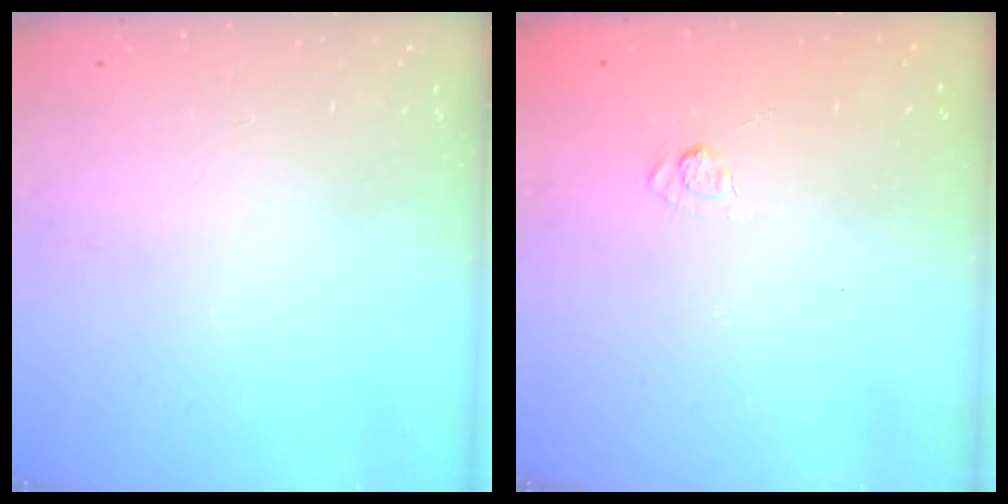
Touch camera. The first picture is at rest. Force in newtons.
{"total": 2.2, "press": 1.8, "slide": 1.3}